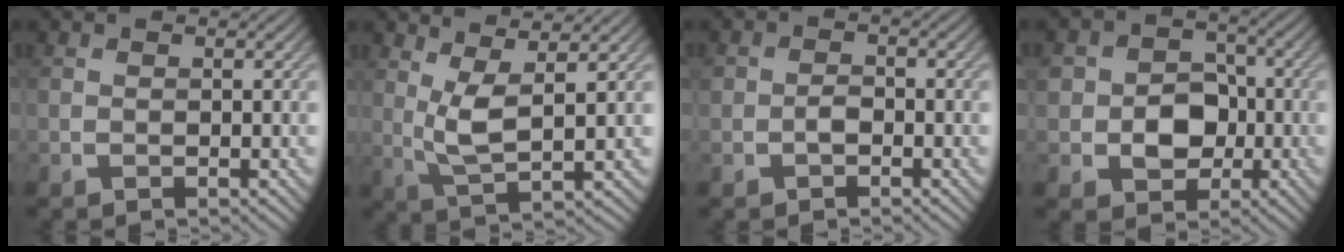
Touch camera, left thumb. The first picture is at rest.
{"total": 4.4, "force": [2.2, 0.6, 3.8], "torque": [-0.090, -0.002, 0.049]}
{"total": 1.3, "force": [-0.6, 1.0, 0.7], "torque": [-0.010, 0.008, -0.015]}
{"total": 6.9, "force": [-0.9, 5.8, 3.6], "torque": [-0.061, 0.001, -0.038]}